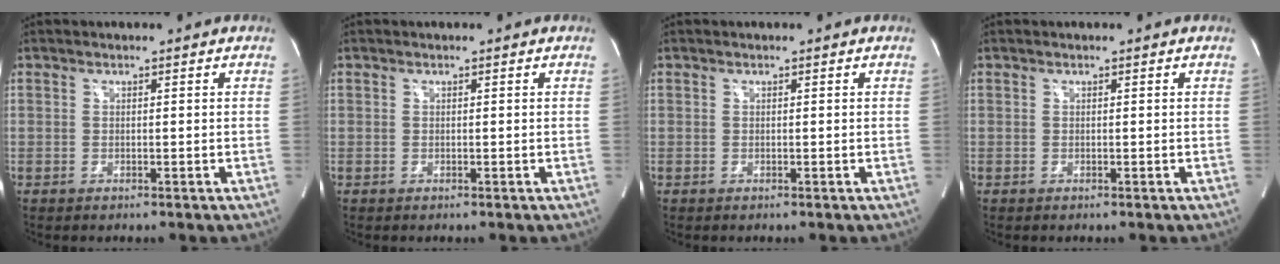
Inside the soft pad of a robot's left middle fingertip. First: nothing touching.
{"total": 0.0}
{"total": 0.0}
{"total": 0.0}